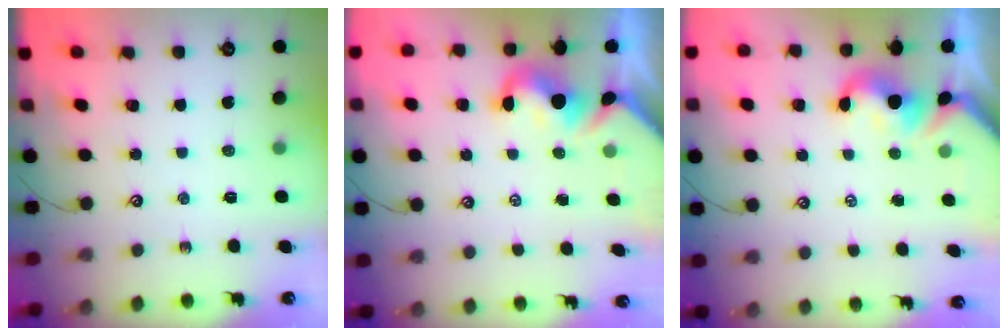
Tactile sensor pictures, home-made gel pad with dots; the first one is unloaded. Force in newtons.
{"total": 2.3, "press": 2.2, "slide": 0.8}
{"total": 0.9, "press": 0.5, "slide": 0.7}